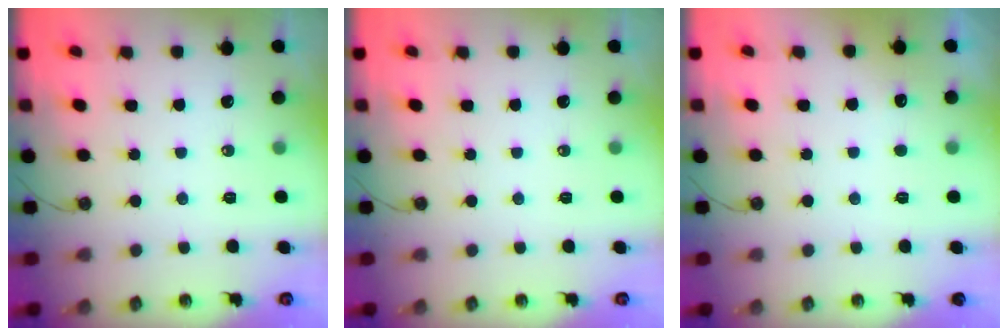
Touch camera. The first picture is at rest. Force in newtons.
{"total": 0.0}
{"total": 2.4, "press": 2.2, "slide": 1.0}